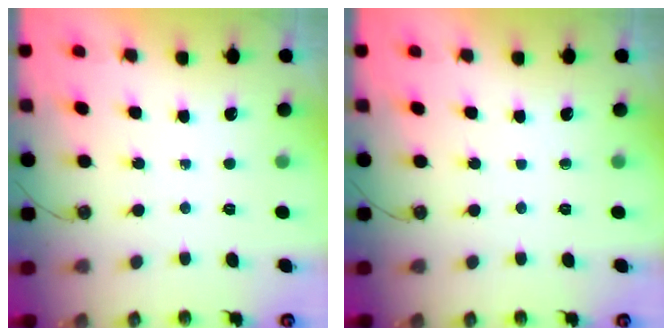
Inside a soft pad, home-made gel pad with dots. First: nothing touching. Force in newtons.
{"total": 0.0}